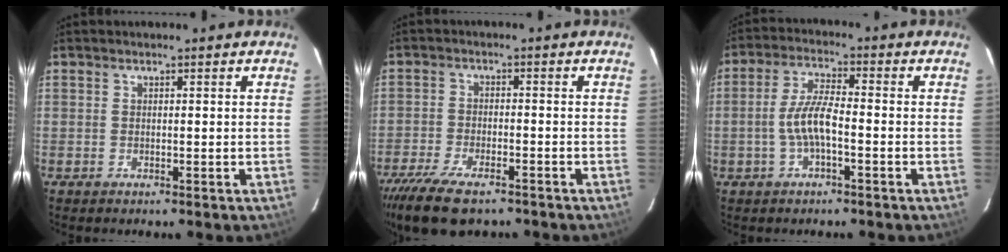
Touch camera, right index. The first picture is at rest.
{"total": 12.0, "force": [-9.1, 4.1, 6.6], "torque": [-0.158, -0.032, -0.163]}
{"total": 6.5, "force": [-1.9, 1.5, 6.1], "torque": [-0.126, 0.007, -0.035]}